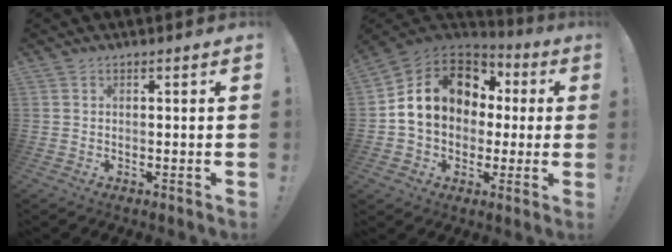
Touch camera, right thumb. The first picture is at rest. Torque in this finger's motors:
{"motor_torque": [2.52, 2.49, 0.85, -0.09, 0.17]}